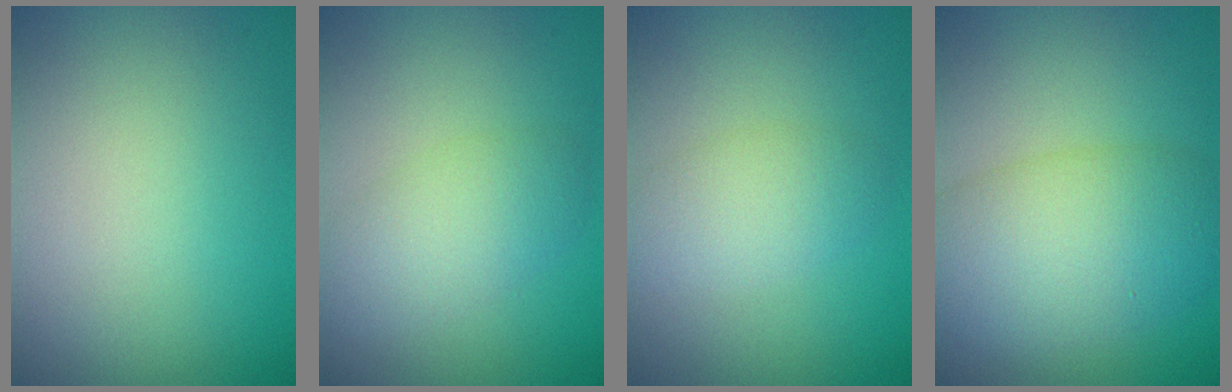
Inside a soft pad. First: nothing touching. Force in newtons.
{"total": 3.5, "press": 3.5, "slide": 0.4}
{"total": 2.9, "press": 2.9, "slide": 0.1}
{"total": 7.4, "press": 7.4, "slide": 0.2}